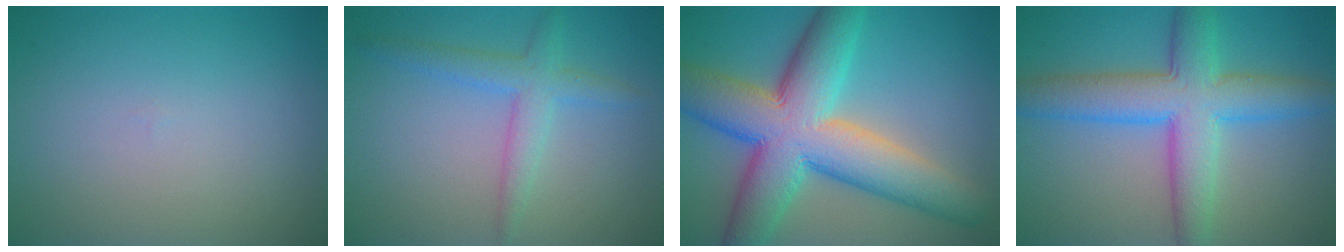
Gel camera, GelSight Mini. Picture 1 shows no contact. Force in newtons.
{"total": 3.0, "press": 3.0, "slide": 0.2}
{"total": 12.5, "press": 12.5, "slide": 0.8}
{"total": 7.6, "press": 7.6, "slide": 0.4}